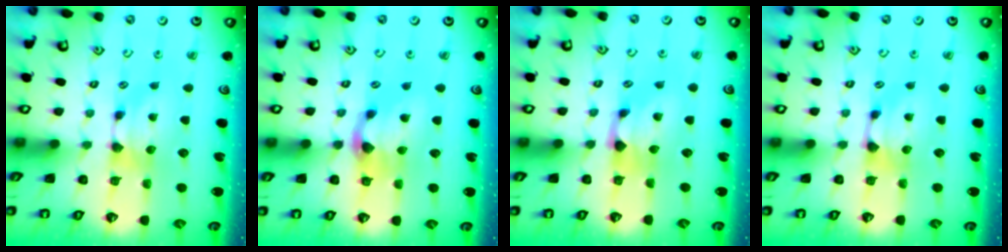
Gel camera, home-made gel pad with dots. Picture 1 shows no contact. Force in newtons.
{"total": 2.9, "press": 2.2, "slide": 1.9}
{"total": 1.2, "press": 0.4, "slide": 1.1}
{"total": 0.7, "press": 0.1, "slide": 0.7}